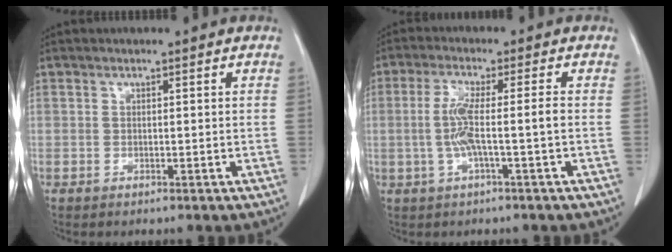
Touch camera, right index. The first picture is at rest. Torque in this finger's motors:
{"motor_torque": [0.68, -0.30, 0.19, 0.14]}